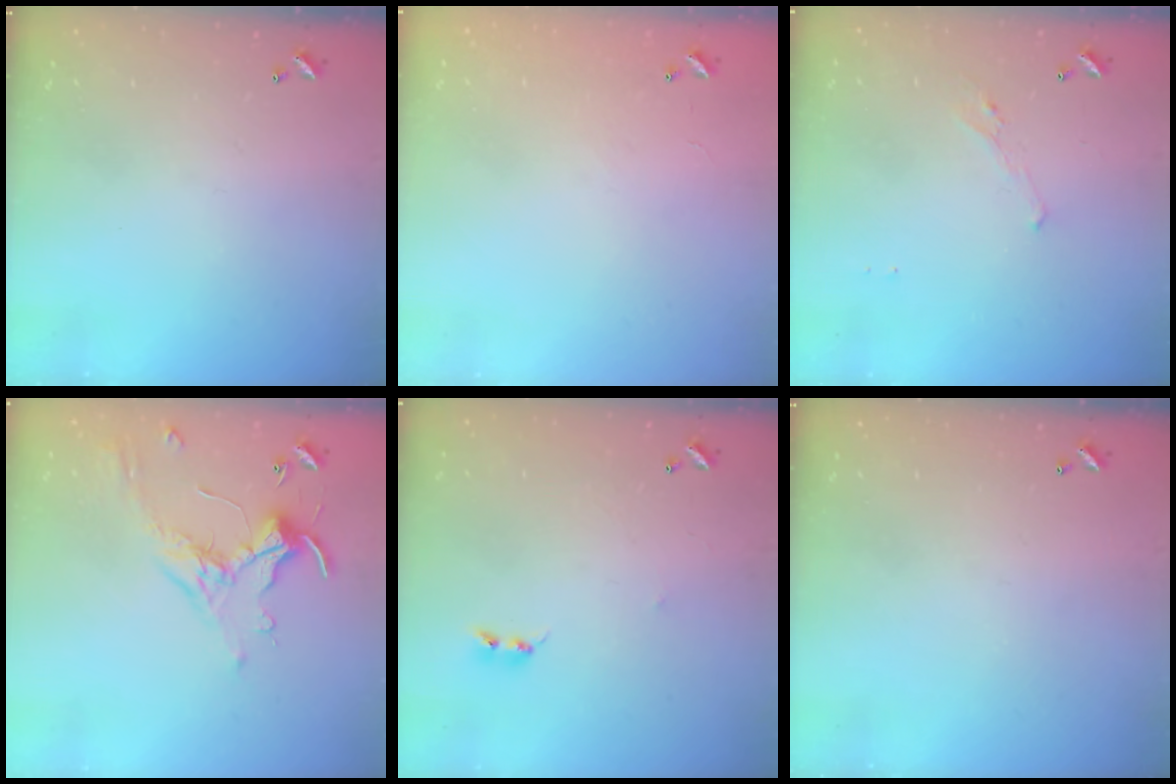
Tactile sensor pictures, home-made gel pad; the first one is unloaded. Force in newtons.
{"total": 9.3, "press": 9.3, "slide": 0.6}
{"total": 0.8, "press": 0.4, "slide": 0.7}
{"total": 0.9, "press": 0.5, "slide": 0.7}
{"total": 2.7, "press": 2.7, "slide": 0.3}
{"total": 0.0}